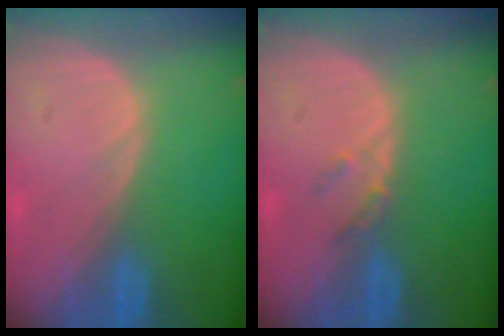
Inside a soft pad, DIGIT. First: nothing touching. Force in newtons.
{"total": 1.8, "press": 1.6, "slide": 0.8}